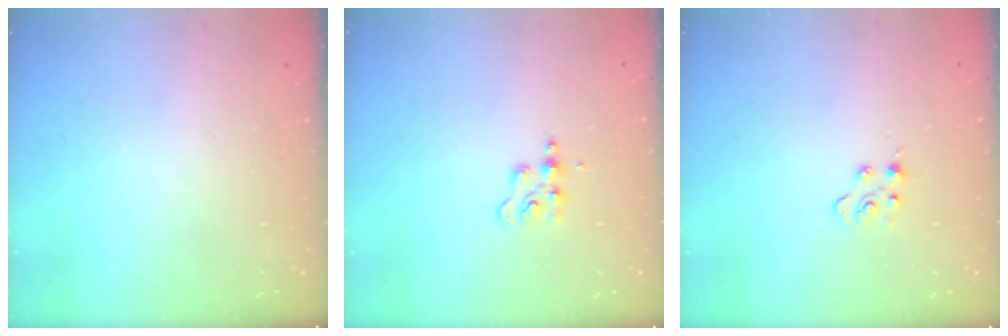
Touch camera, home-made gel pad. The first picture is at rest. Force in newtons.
{"total": 4.7, "press": 4.6, "slide": 0.8}
{"total": 2.9, "press": 2.9, "slide": 0.3}